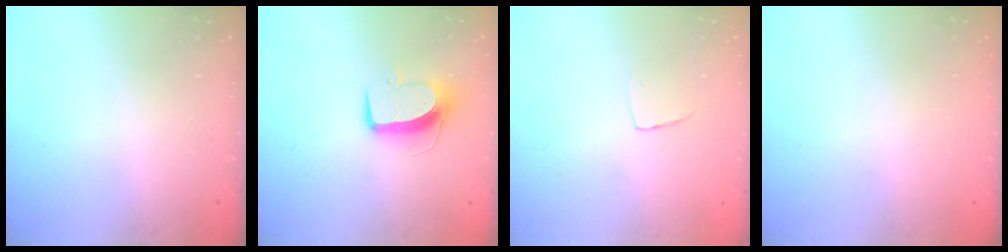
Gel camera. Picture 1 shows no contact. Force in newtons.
{"total": 9.9, "press": 9.8, "slide": 1.0}
{"total": 3.5, "press": 3.5, "slide": 0.3}
{"total": 0.0}